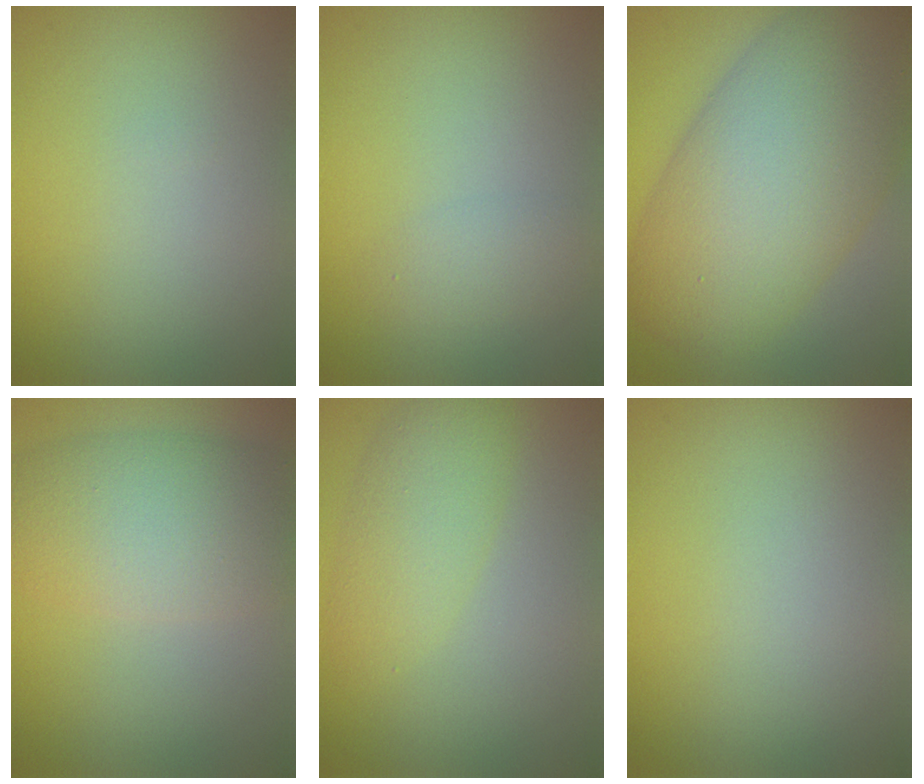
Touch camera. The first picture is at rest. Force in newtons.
{"total": 1.8, "press": 1.8, "slide": 0.1}
{"total": 13.0, "press": 12.9, "slide": 0.8}
{"total": 7.5, "press": 7.5, "slide": 0.4}
{"total": 3.3, "press": 3.3, "slide": 0.1}
{"total": 0.0}